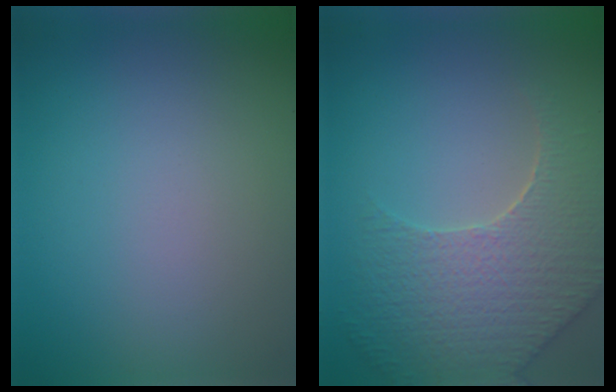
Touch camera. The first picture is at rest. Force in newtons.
{"total": 6.6, "press": 5.4, "slide": 3.8}